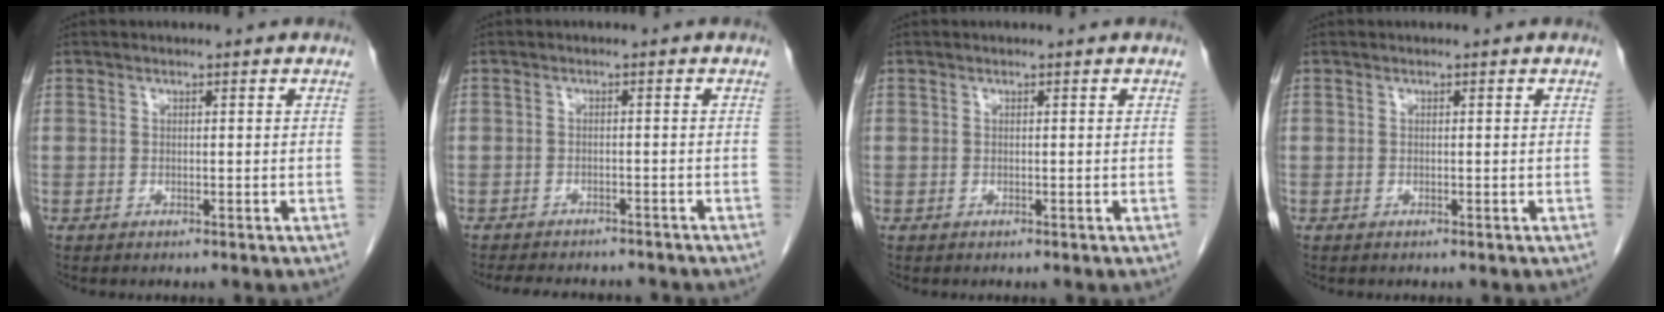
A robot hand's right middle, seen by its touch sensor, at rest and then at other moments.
{"total": 9.5, "force": [-8.5, 2.8, 3.0], "torque": [-0.054, -0.001, -0.107]}
{"total": 0.0}
{"total": 0.0}